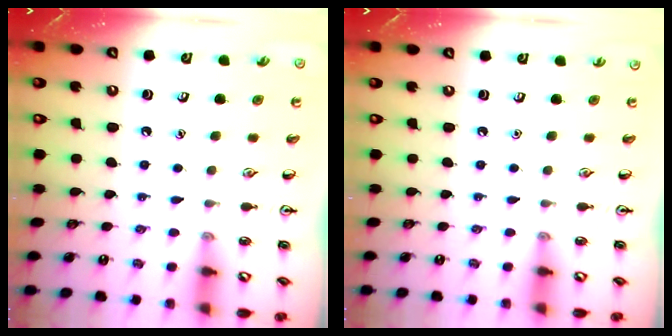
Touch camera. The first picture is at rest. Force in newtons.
{"total": 0.0}